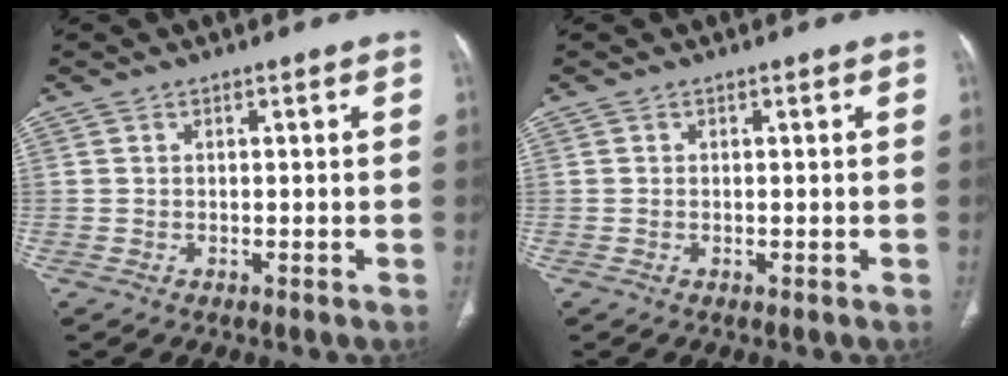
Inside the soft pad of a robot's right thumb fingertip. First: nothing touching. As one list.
[{"total": 0.0}]